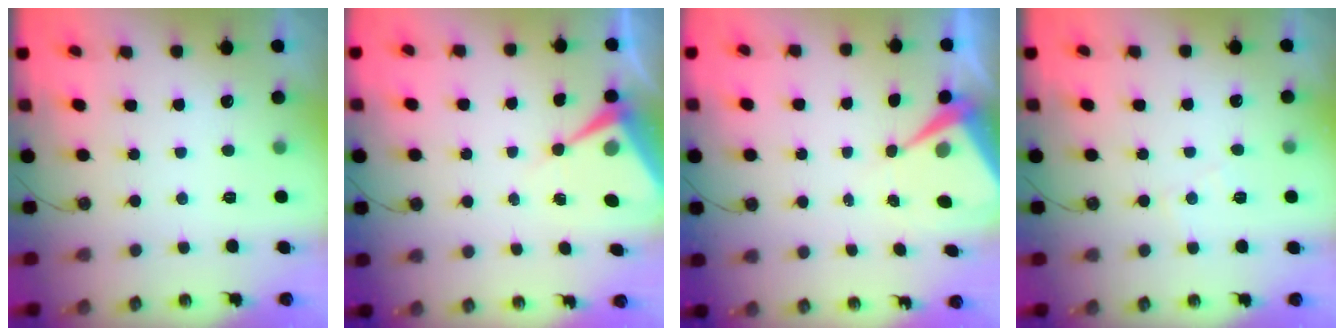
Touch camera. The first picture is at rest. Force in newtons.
{"total": 8.5, "press": 8.5, "slide": 0.2}
{"total": 7.3, "press": 7.3, "slide": 0.7}
{"total": 5.2, "press": 5.2, "slide": 0.7}